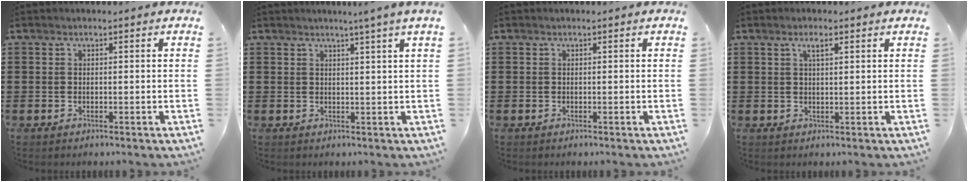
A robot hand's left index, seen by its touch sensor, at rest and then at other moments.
{"total": 2.4, "force": [1.6, -1.1, 1.3], "torque": [-0.025, -0.008, 0.028]}
{"total": 0.0}
{"total": 2.0, "force": [1.0, 0.4, 1.7], "torque": [-0.036, 0.003, 0.015]}